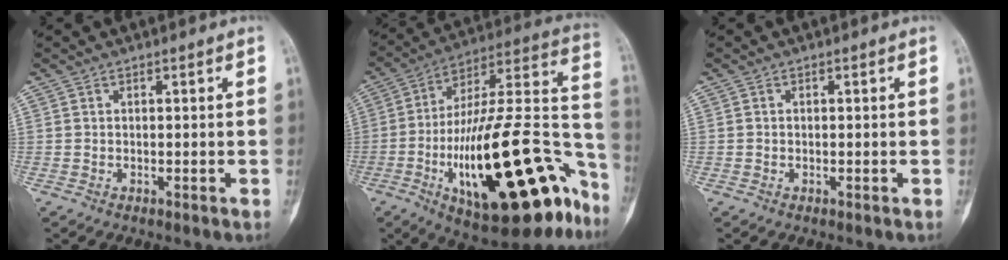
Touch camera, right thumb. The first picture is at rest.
{"total": 35.1, "force": [-14.3, 12.4, 29.5], "torque": [-0.395, 0.071, -0.212]}
{"total": 0.0}